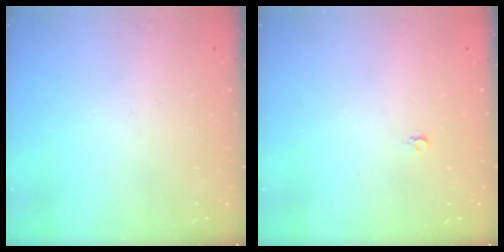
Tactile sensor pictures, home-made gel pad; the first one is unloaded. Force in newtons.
{"total": 2.2, "press": 2.2, "slide": 0.2}